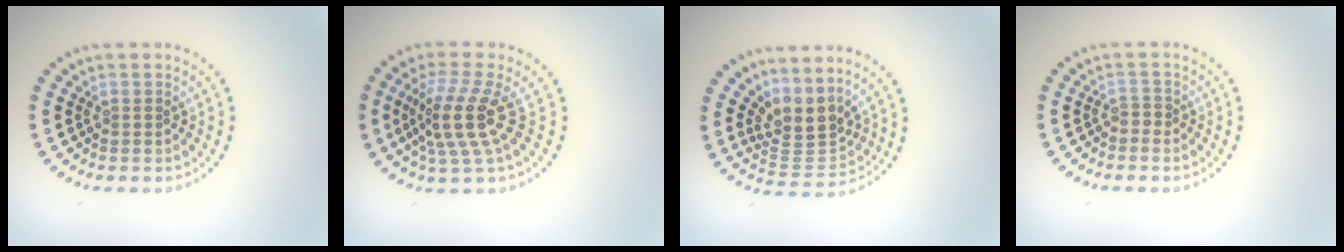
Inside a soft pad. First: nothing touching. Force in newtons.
{"total": 4.3, "press": 3.3, "slide": 2.8}
{"total": 3.5, "press": 2.6, "slide": 2.4}
{"total": 0.6, "press": 0.3, "slide": 0.5}